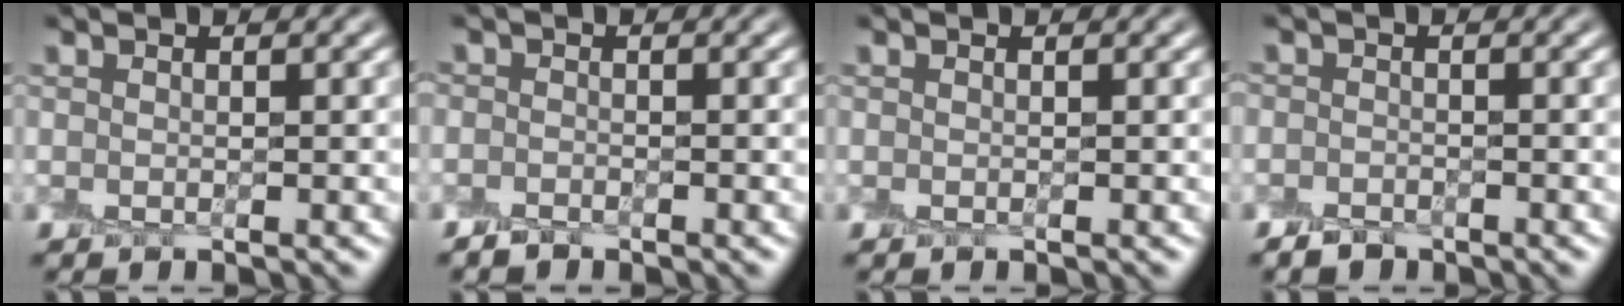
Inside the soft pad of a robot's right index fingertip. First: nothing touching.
{"total": 0.8, "force": [-0.5, 0.3, -0.5], "torque": [0.014, 0.004, -0.014]}
{"total": 0.0}
{"total": 1.2, "force": [-0.9, 0.7, -0.3], "torque": [0.013, 0.003, -0.021]}